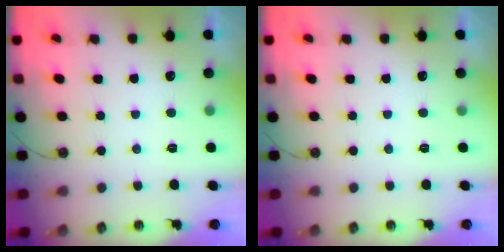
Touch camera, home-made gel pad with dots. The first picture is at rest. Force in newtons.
{"total": 0.0}